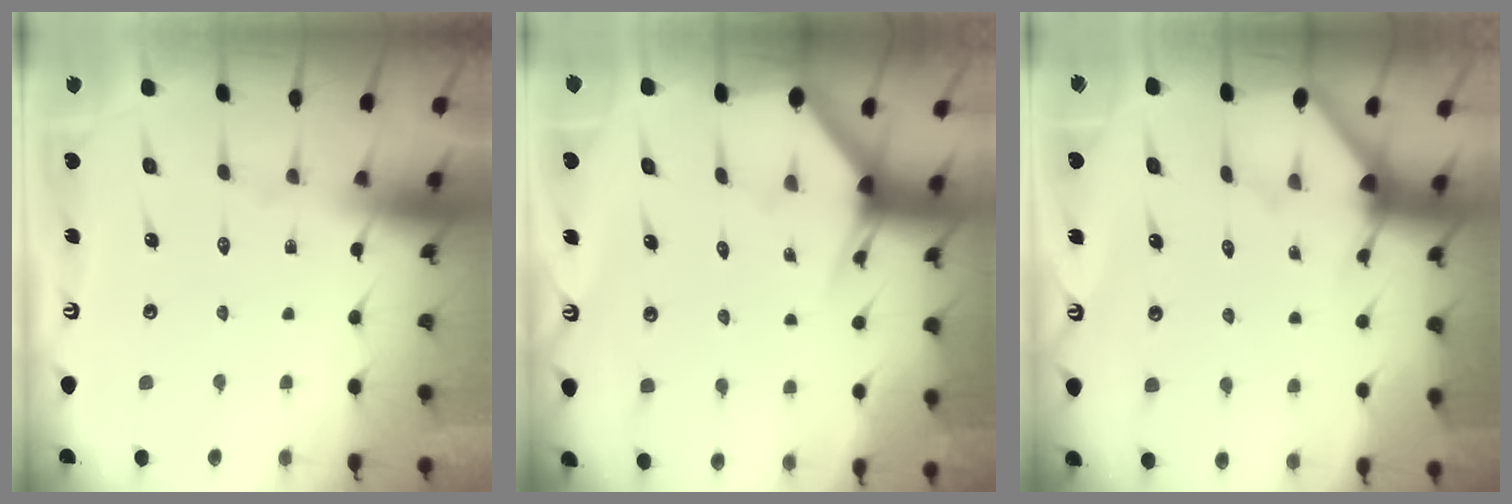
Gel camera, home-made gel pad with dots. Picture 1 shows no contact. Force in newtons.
{"total": 2.9, "press": 2.9, "slide": 0.1}
{"total": 2.9, "press": 2.8, "slide": 0.4}